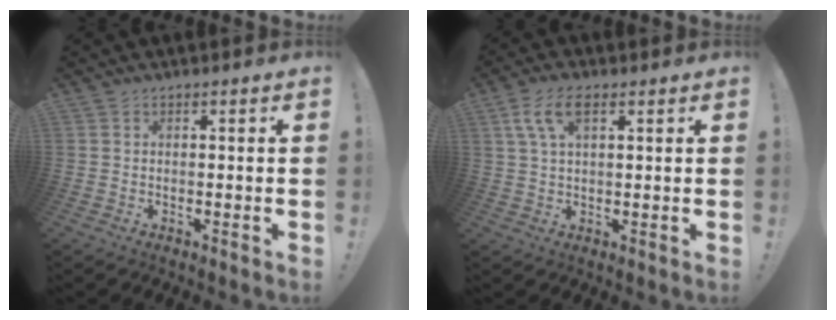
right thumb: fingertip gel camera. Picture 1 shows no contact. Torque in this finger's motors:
{"motor_torque": [0.02, 0.01, 0.17, -0.03, 0.00]}